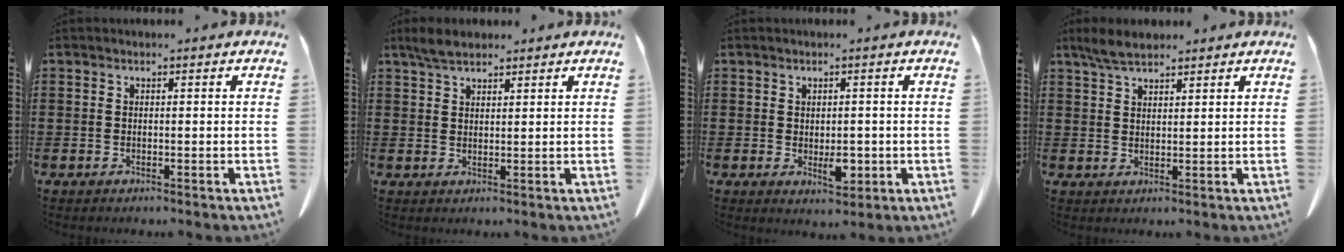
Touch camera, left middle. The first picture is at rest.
{"total": 3.3, "force": [2.6, 1.1, 1.6], "torque": [-0.038, 0.006, 0.050]}
{"total": 3.4, "force": [-0.5, 1.8, 2.8], "torque": [-0.033, -0.003, -0.009]}
{"total": 3.8, "force": [3.0, 1.2, 2.0], "torque": [-0.047, 0.003, 0.057]}